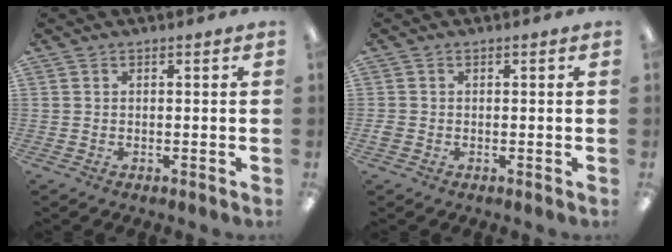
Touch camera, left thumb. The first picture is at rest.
{"total": 1.2, "force": [-0.4, 1.0, 0.6], "torque": [-0.010, 0.003, -0.007]}